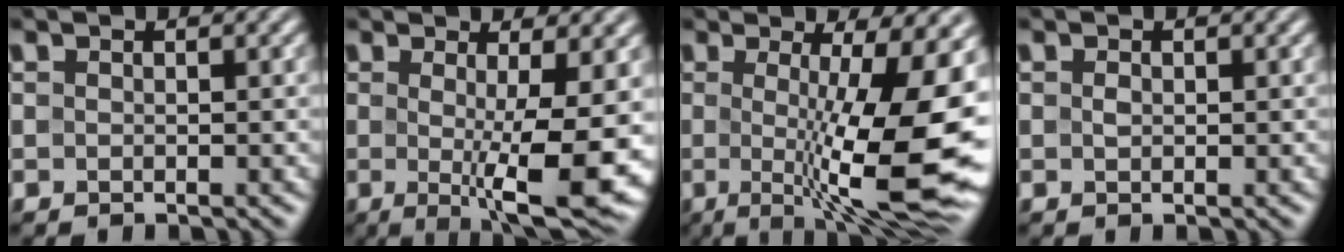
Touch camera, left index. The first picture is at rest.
{"total": 9.2, "force": [-1.0, 1.9, 8.9], "torque": [-0.127, -0.020, -0.011]}
{"total": 13.9, "force": [-0.7, 3.4, 13.5], "torque": [-0.170, -0.011, -0.009]}
{"total": 0.6, "force": [0.1, 0.3, 0.5], "torque": [-0.012, 0.001, 0.002]}